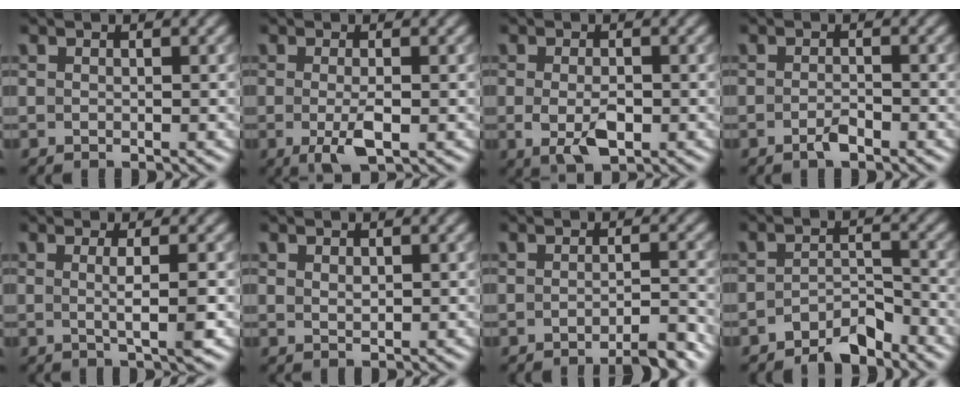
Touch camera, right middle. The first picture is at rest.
{"total": 3.1, "force": [-0.8, 0.7, 2.9], "torque": [-0.057, -0.012, -0.014]}
{"total": 3.3, "force": [-0.7, 1.6, 2.8], "torque": [-0.056, -0.009, -0.011]}
{"total": 1.3, "force": [-0.9, 0.3, 0.9], "torque": [-0.020, 0.000, -0.017]}
{"total": 2.8, "force": [0.0, 0.5, 2.8], "torque": [-0.043, -0.002, -0.004]}
{"total": 0.8, "force": [0.4, 0.5, 0.6], "torque": [-0.012, -0.001, 0.010]}
{"total": 3.3, "force": [-2.4, 0.6, 2.3], "torque": [-0.020, 0.006, -0.042]}
{"total": 3.4, "force": [-2.8, 1.2, 1.5], "torque": [-0.021, 0.010, -0.055]}